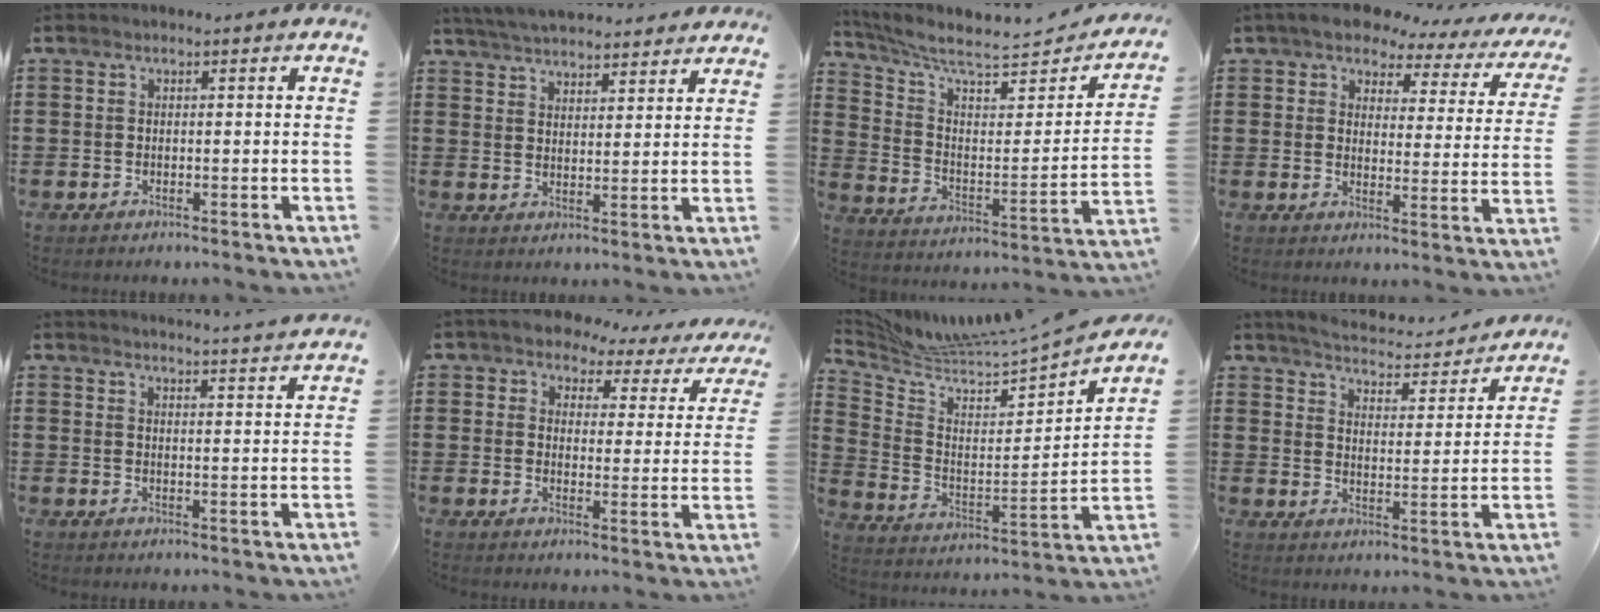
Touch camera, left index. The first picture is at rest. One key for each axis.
{"total": 5.0, "fx": 4.9, "fy": 0.4, "fz": 0.9, "tx": -0.033, "ty": -0.018, "tz": 0.091}
{"total": 6.7, "fx": 5.5, "fy": 1.0, "fz": 3.6, "tx": -0.098, "ty": -0.043, "tz": 0.090}
{"total": 6.0, "fx": 5.3, "fy": 2.1, "fz": 1.9, "tx": -0.061, "ty": -0.024, "tz": 0.090}
{"total": 3.3, "fx": 3.2, "fy": -0.9, "fz": 0.2, "tx": -0.007, "ty": -0.027, "tz": 0.053}
{"total": 4.5, "fx": 4.0, "fy": 1.9, "fz": 0.9, "tx": -0.046, "ty": -0.019, "tz": 0.066}
{"total": 5.4, "fx": 5.3, "fy": -0.8, "fz": 1.0, "tx": -0.053, "ty": -0.068, "tz": 0.081}
{"total": 3.8, "fx": 3.8, "fy": -0.2, "fz": 0.3, "tx": -0.031, "ty": -0.035, "tz": 0.058}